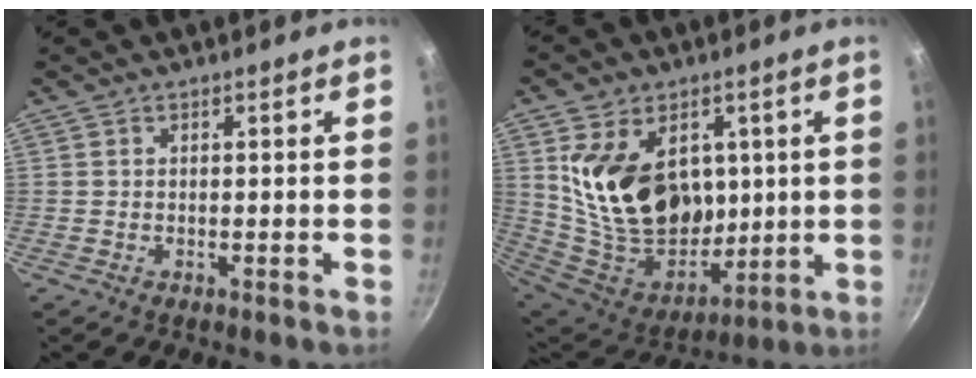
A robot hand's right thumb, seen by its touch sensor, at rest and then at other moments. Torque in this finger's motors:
{"motor_torque": [-0.72, 1.98, 1.10, -0.16, 0.25]}